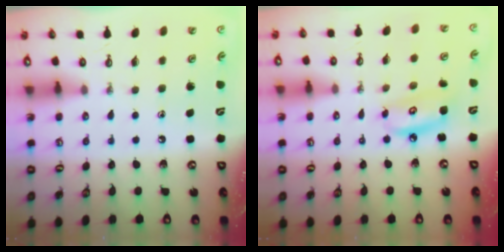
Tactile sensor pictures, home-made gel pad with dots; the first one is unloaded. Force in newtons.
{"total": 7.8, "press": 7.8, "slide": 0.8}